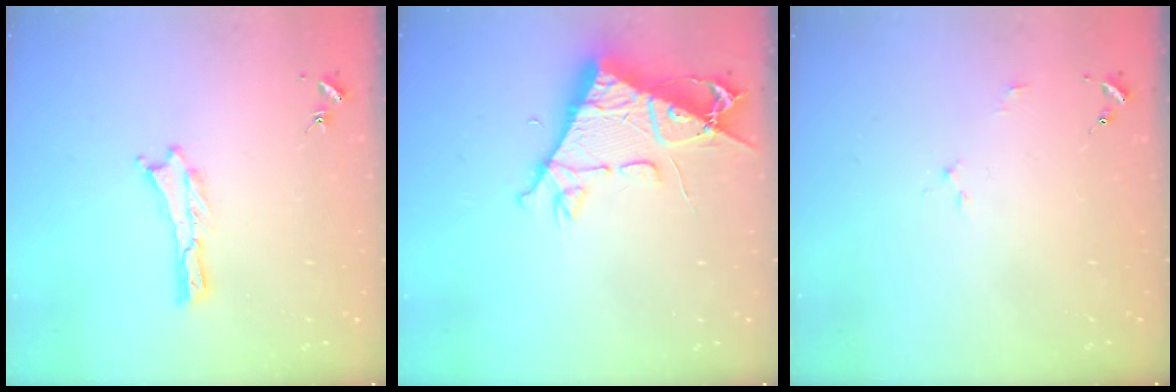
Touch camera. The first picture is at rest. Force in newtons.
{"total": 9.7, "press": 9.6, "slide": 1.4}
{"total": 2.2, "press": 2.2, "slide": 0.2}